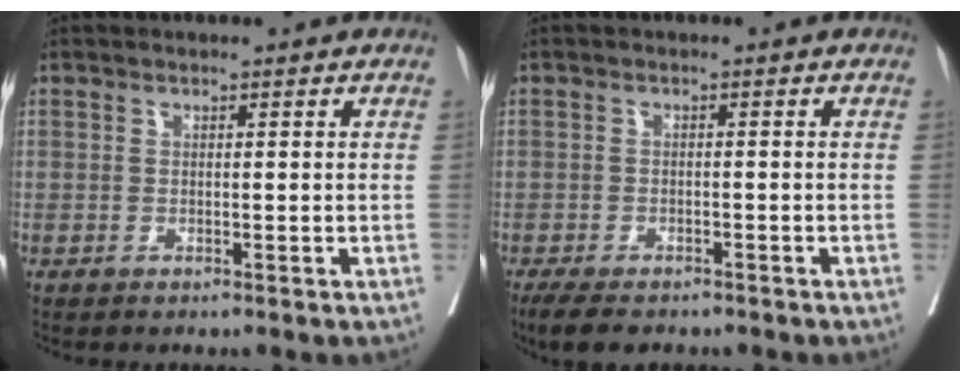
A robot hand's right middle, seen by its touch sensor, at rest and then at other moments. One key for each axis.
{"total": 5.7, "fx": -4.5, "fy": 2.2, "fz": 2.7, "tx": -0.037, "ty": -0.009, "tz": -0.068}